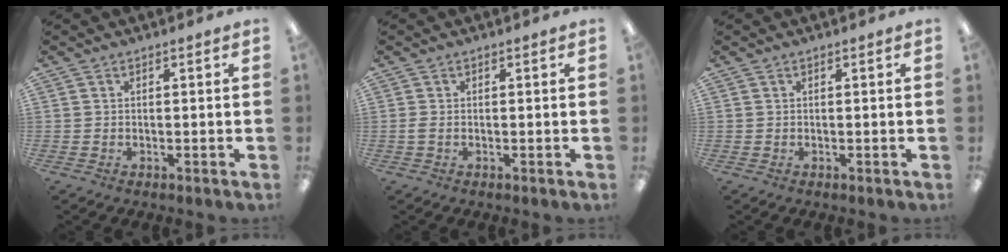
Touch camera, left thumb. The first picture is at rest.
{"total": 1.1, "force": [-0.1, 0.5, 1.0], "torque": [-0.019, 0.001, -0.002]}
{"total": 0.0}